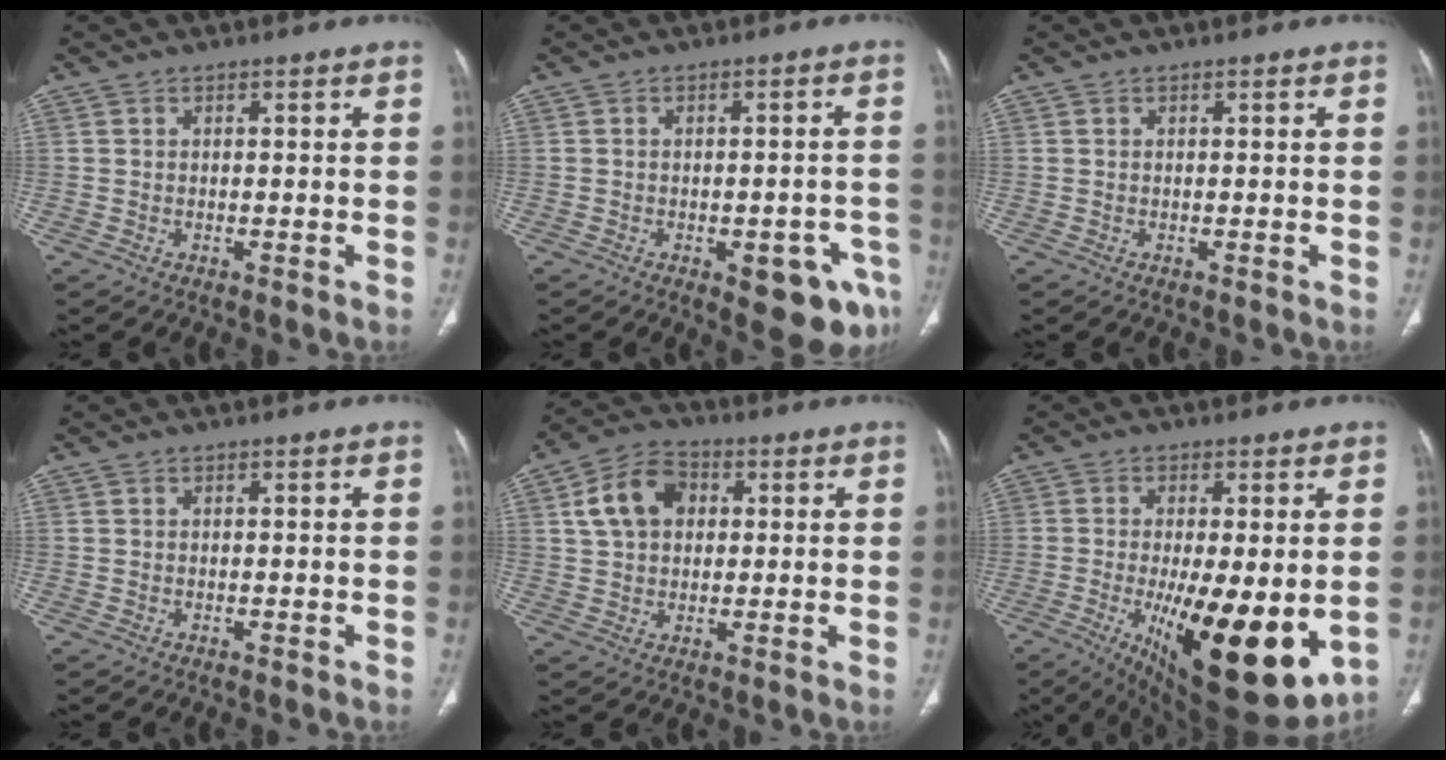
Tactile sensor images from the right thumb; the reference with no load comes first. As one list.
[{"total": 9.9, "force": [-4.8, 4.0, 7.7], "torque": [-0.067, 0.018, -0.053]}, {"total": 0.0}, {"total": 0.0}, {"total": 10.0, "force": [2.5, 7.2, 6.4], "torque": [-0.103, 0.011, 0.040]}, {"total": 21.4, "force": [-4.9, 7.5, 19.4], "torque": [-0.264, -0.037, -0.049]}]